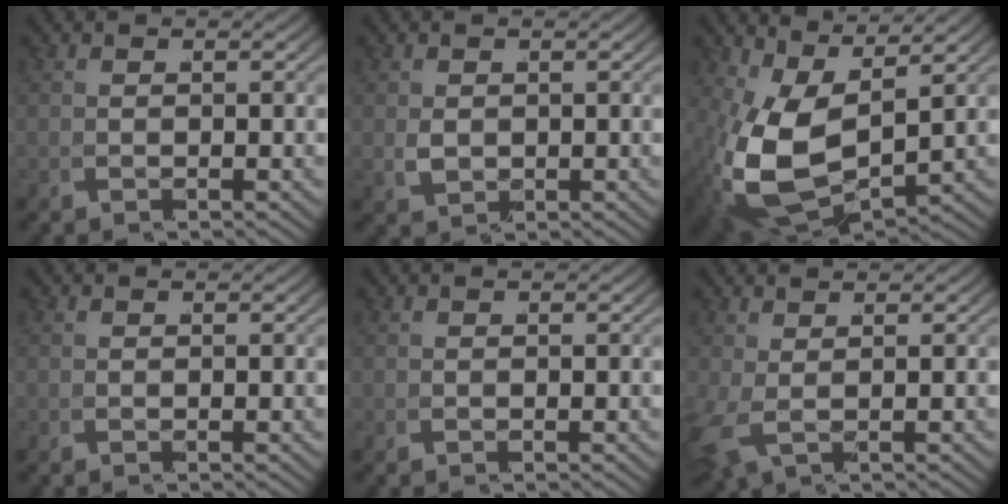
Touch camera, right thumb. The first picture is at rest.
{"total": 2.1, "force": [0.4, 1.5, 1.3], "torque": [-0.039, -0.012, 0.023]}
{"total": 10.8, "force": [-0.1, 6.7, 8.4], "torque": [-0.226, -0.062, 0.035]}
{"total": 0.0}
{"total": 0.0}
{"total": 1.8, "force": [0.8, 0.8, 1.5], "torque": [-0.043, -0.005, 0.025]}